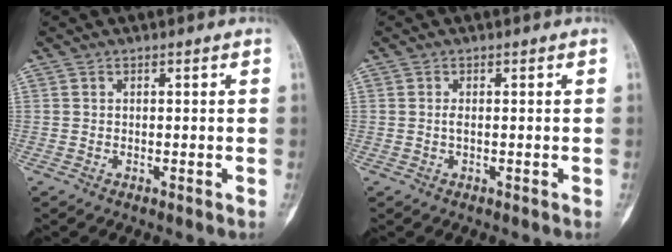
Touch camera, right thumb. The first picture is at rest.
{"total": 0.7, "force": [0.0, 0.2, 0.6], "torque": [-0.016, -0.001, 0.000]}